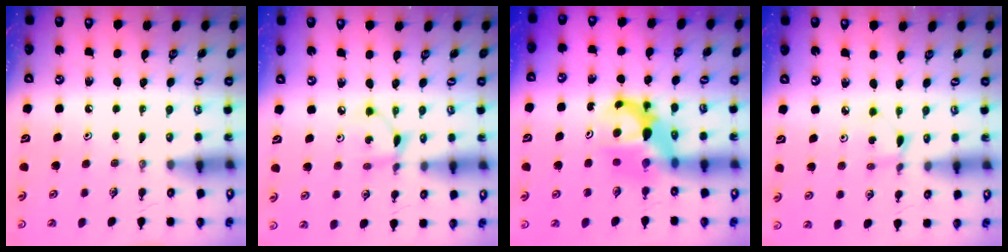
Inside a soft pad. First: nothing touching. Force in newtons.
{"total": 4.5, "press": 4.5, "slide": 0.1}
{"total": 7.4, "press": 7.4, "slide": 0.5}
{"total": 2.2, "press": 2.1, "slide": 0.3}